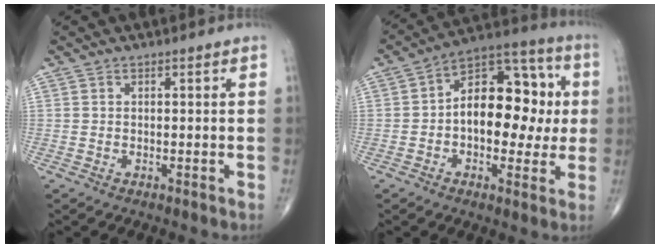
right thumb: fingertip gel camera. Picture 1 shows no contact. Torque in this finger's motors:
{"motor_torque": [-0.31, 0.85, 0.62, 0.20, 0.09]}